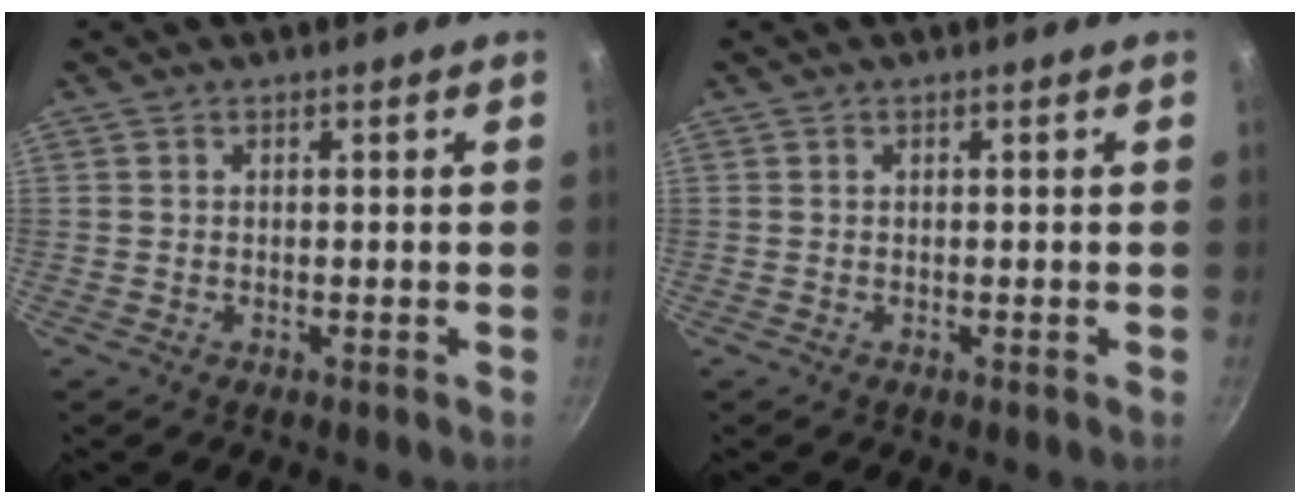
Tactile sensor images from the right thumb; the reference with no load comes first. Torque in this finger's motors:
{"motor_torque": [-0.17, 0.17, -0.12, 0.12, 0.03]}